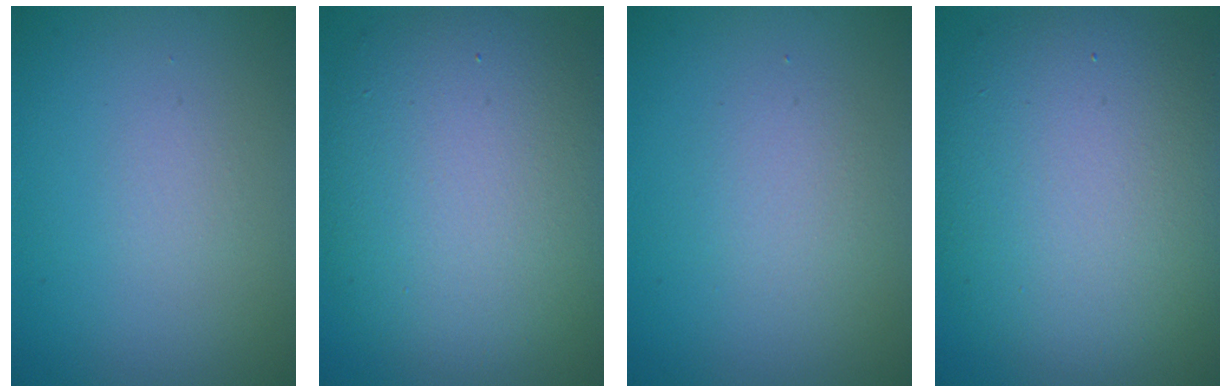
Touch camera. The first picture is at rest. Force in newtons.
{"total": 11.6, "press": 11.5, "slide": 0.6}
{"total": 1.9, "press": 1.9, "slide": 0.1}
{"total": 11.8, "press": 11.8, "slide": 0.5}